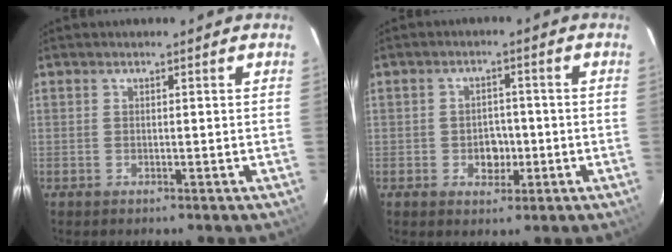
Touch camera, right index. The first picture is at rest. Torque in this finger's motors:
{"motor_torque": [0.69, -0.22, 0.47, 0.03]}